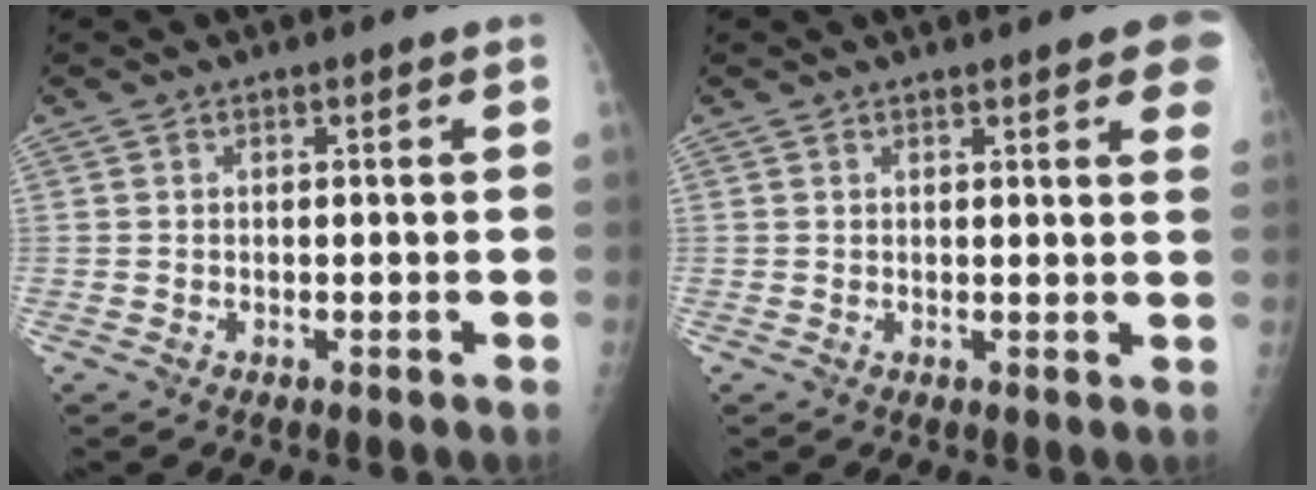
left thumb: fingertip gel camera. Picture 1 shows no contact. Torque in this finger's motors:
{"motor_torque": [1.99, 1.48, 1.03, -0.41, 0.01]}